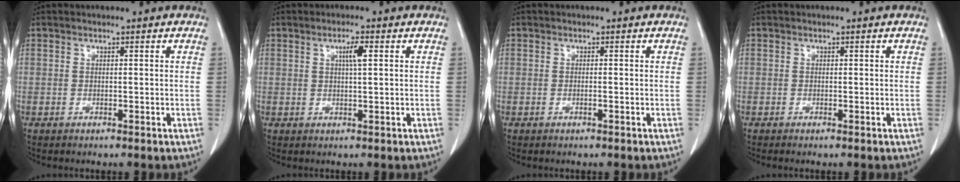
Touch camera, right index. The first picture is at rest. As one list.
[{"total": 2.5, "force": [0.8, 0.1, 2.4], "torque": [-0.042, 0.001, 0.013]}, {"total": 0.0}, {"total": 0.0}]